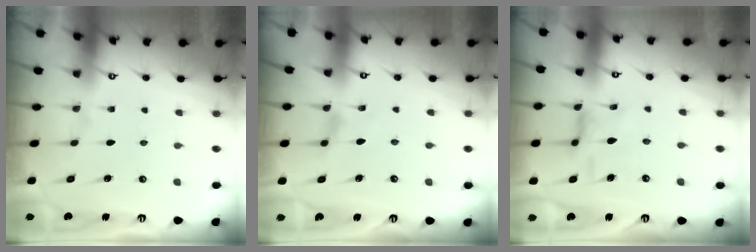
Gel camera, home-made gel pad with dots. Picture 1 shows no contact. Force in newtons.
{"total": 2.1, "press": 2.1, "slide": 0.4}
{"total": 5.1, "press": 5.1, "slide": 0.4}